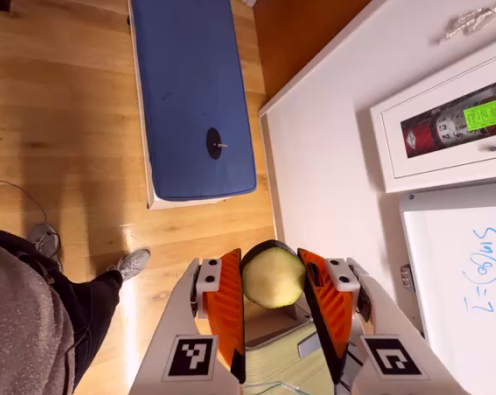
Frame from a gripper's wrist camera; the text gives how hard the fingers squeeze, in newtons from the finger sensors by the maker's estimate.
{"total": 9.7, "left": 9.4, "right": 10.0}